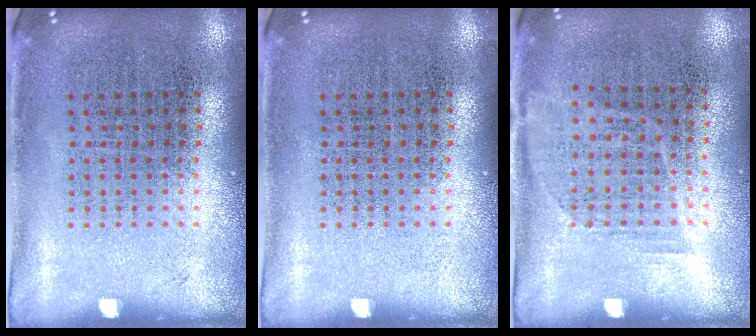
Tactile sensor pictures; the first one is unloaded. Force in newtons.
{"total": 0.0}
{"total": 1.1, "press": 0.8, "slide": 0.7}